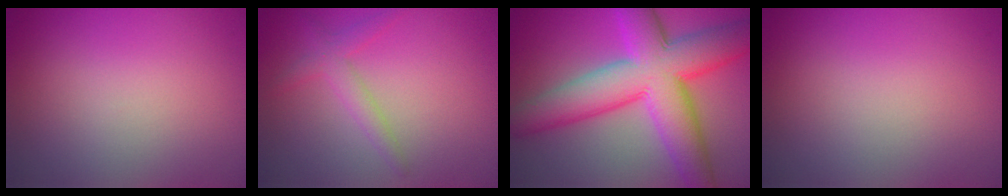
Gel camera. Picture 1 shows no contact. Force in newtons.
{"total": 2.1, "press": 2.1, "slide": 0.0}
{"total": 11.9, "press": 11.9, "slide": 0.1}
{"total": 0.0}